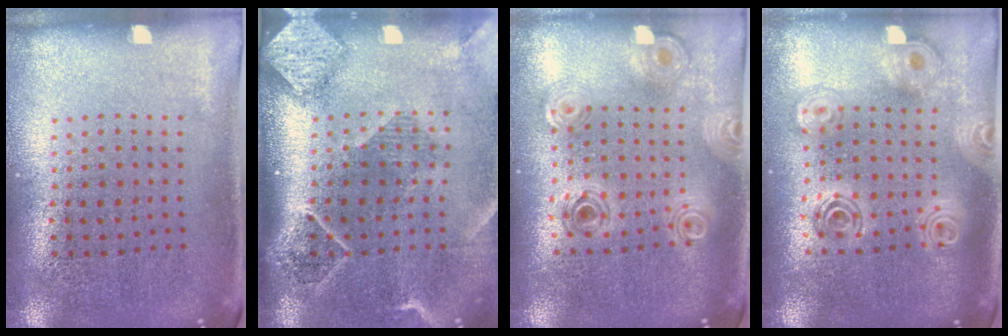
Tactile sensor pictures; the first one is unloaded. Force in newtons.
{"total": 2.6, "press": 2.0, "slide": 1.6}
{"total": 0.9, "press": 0.9, "slide": 0.2}
{"total": 2.0, "press": 1.7, "slide": 1.1}